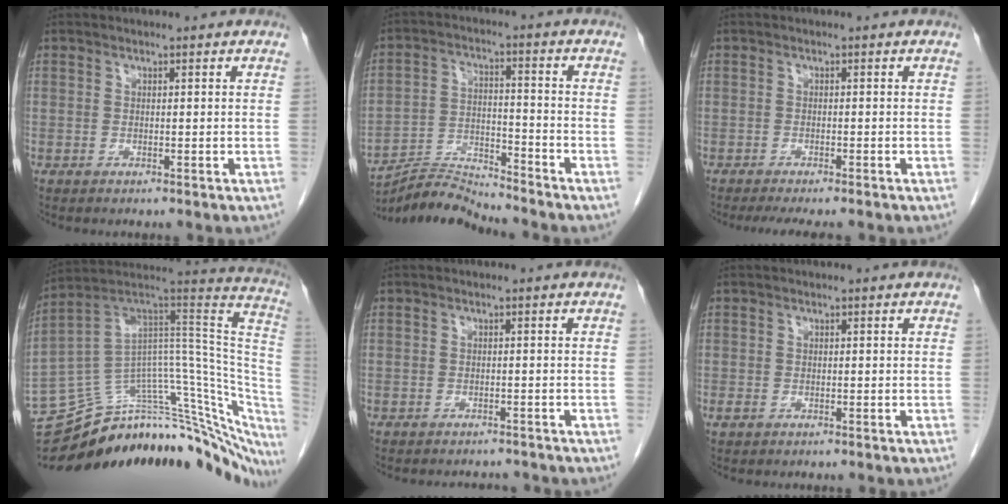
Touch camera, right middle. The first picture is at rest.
{"total": 7.6, "force": [-7.5, -1.3, -0.4], "torque": [0.004, 0.008, -0.137]}
{"total": 6.2, "force": [-5.2, 0.9, 3.2], "torque": [-0.039, -0.011, -0.075]}
{"total": 32.7, "force": [-27.7, 6.6, 16.2], "torque": [-0.107, 0.026, -0.374]}
{"total": 3.7, "force": [-3.5, 1.1, 0.5], "torque": [-0.005, -0.003, -0.044]}
{"total": 0.7, "force": [-0.3, 0.5, 0.5], "torque": [-0.012, 0.000, -0.001]}